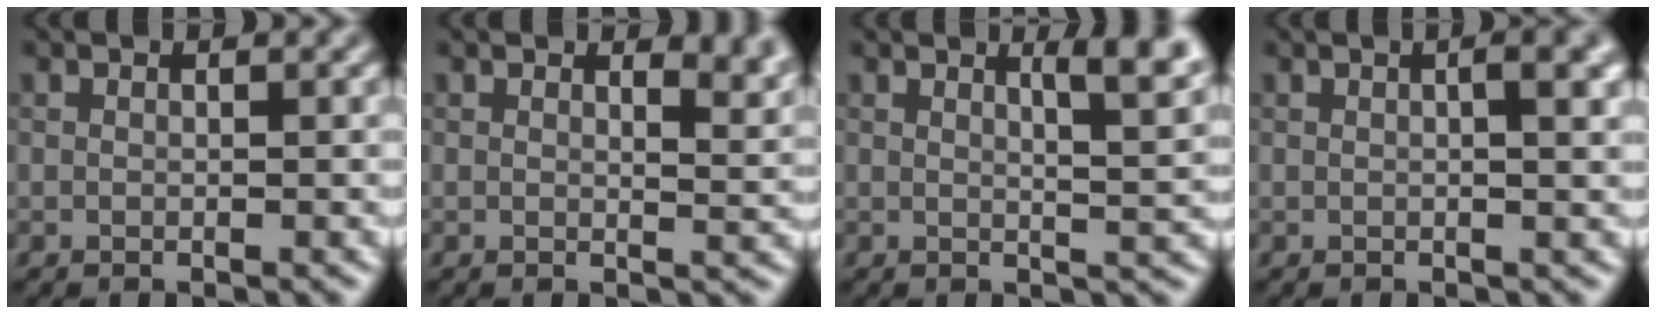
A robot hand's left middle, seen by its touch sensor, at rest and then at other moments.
{"total": 3.3, "force": [2.2, 1.3, 2.1], "torque": [-0.017, -0.004, 0.030]}
{"total": 4.5, "force": [2.4, 1.2, 3.6], "torque": [-0.036, 0.001, 0.030]}
{"total": 3.6, "force": [1.0, 1.2, 3.3], "torque": [-0.033, 0.008, 0.005]}